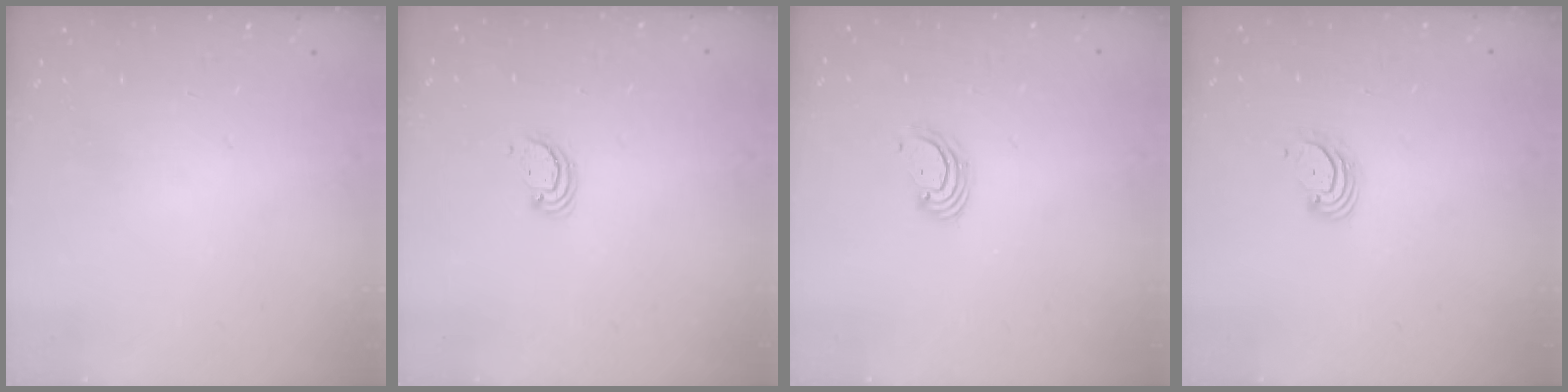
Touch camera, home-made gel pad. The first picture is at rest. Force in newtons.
{"total": 2.3, "press": 2.3, "slide": 0.2}
{"total": 2.4, "press": 2.4, "slide": 0.2}
{"total": 2.9, "press": 2.9, "slide": 0.4}